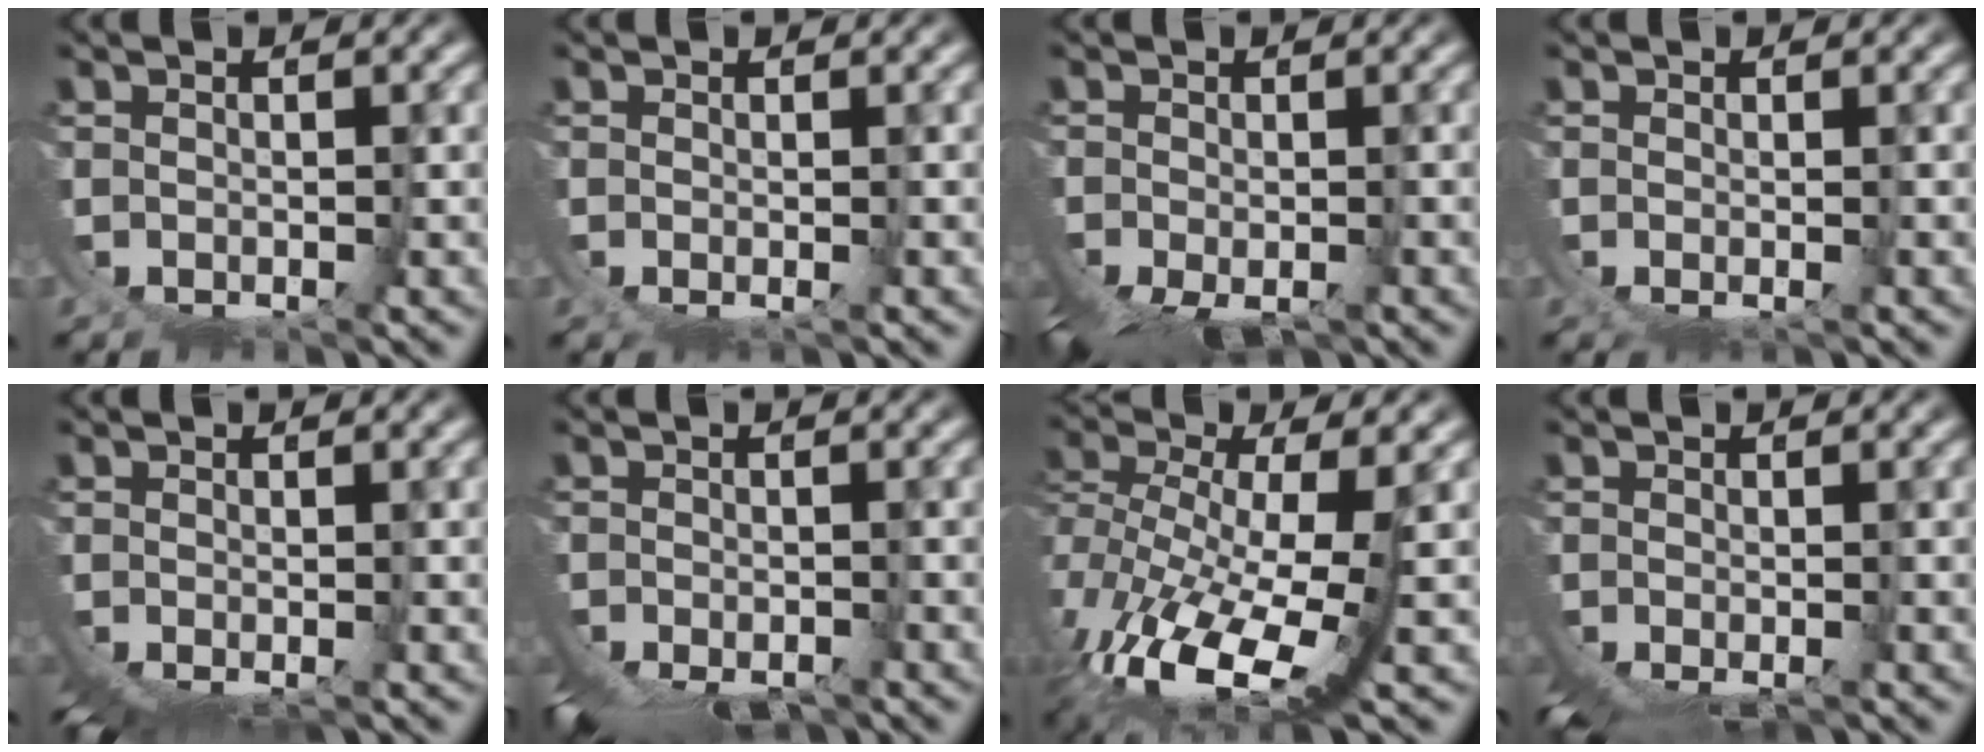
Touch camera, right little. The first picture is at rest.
{"total": 1.1, "force": [-0.9, 0.3, 0.4], "torque": [-0.013, -0.014, -0.006]}
{"total": 5.4, "force": [-3.7, -0.2, 3.9], "torque": [-0.042, -0.025, -0.038]}
{"total": 1.0, "force": [-1.0, 0.0, 0.3], "torque": [-0.008, -0.014, -0.006]}
{"total": 2.7, "force": [-1.6, -1.5, 1.7], "torque": [-0.009, -0.006, -0.014]}
{"total": 4.6, "force": [-3.8, -0.8, 2.5], "torque": [-0.012, -0.025, -0.044]}
{"total": 8.2, "force": [-4.6, 0.6, 6.7], "torque": [-0.125, -0.051, -0.042]}
{"total": 3.8, "force": [-2.7, -0.7, 2.5], "torque": [-0.021, -0.024, -0.025]}